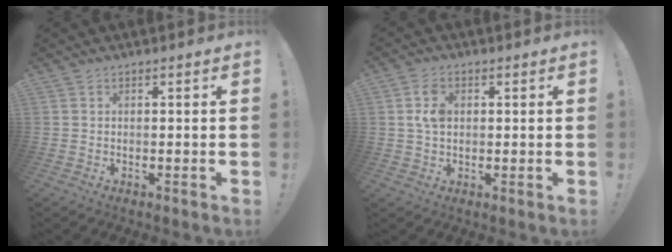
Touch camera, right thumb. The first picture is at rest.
{"total": 5.6, "force": [1.1, 3.8, 4.0], "torque": [-0.089, 0.005, 0.018]}